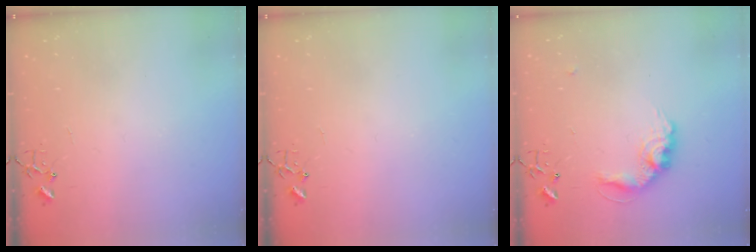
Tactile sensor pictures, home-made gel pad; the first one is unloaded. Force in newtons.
{"total": 0.0}
{"total": 12.7, "press": 12.7, "slide": 0.6}